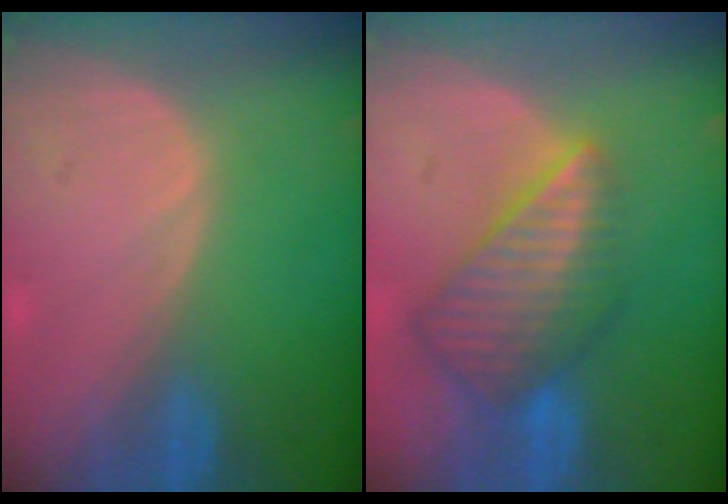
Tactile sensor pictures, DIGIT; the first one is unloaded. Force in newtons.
{"total": 8.8, "press": 7.6, "slide": 4.4}